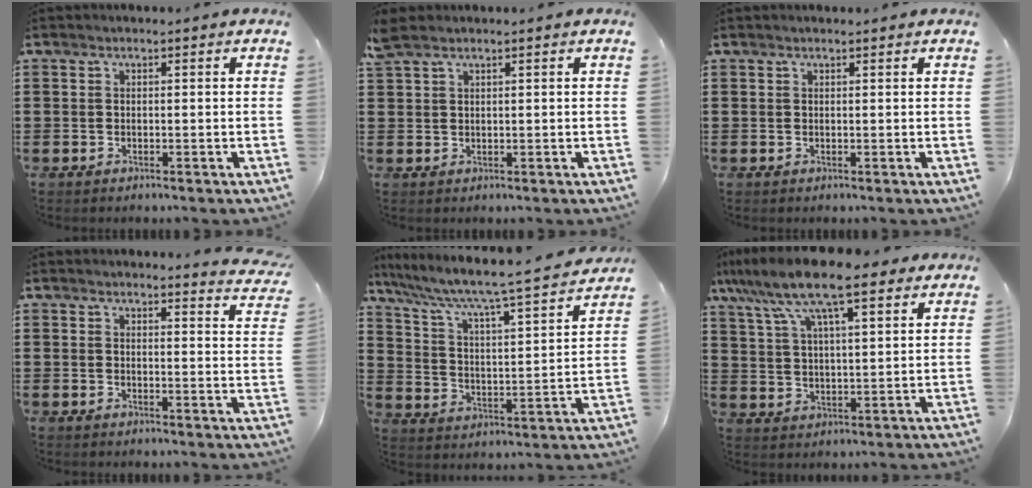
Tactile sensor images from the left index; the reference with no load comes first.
{"total": 2.2, "force": [1.8, 0.6, 1.1], "torque": [-0.026, 0.005, 0.033]}
{"total": 0.5, "force": [0.5, 0.1, 0.1], "torque": [-0.003, 0.000, 0.010]}
{"total": 2.9, "force": [2.9, -0.1, 0.6], "torque": [-0.007, -0.018, 0.049]}
{"total": 6.6, "force": [5.6, 0.1, 3.5], "torque": [-0.094, -0.047, 0.083]}
{"total": 12.1, "force": [8.7, 2.8, 7.9], "torque": [-0.177, -0.014, 0.153]}